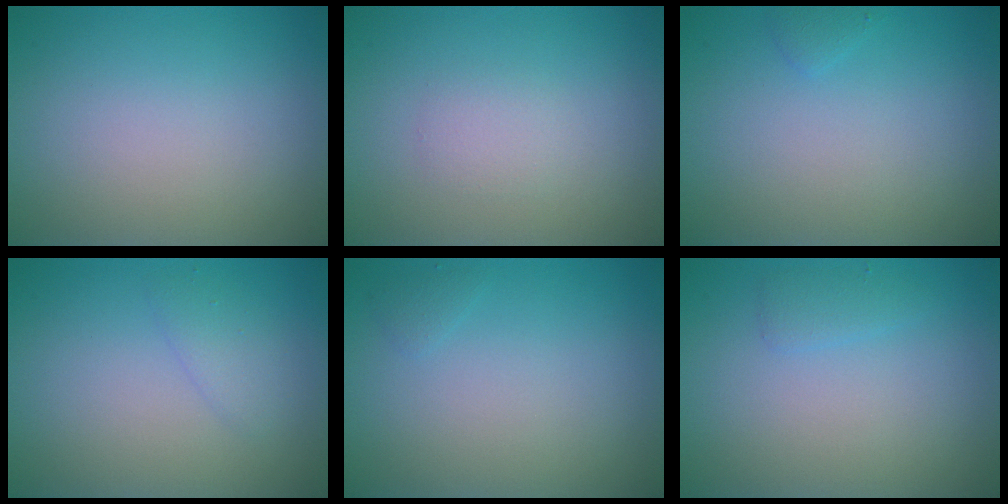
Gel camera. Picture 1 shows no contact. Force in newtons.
{"total": 1.2, "press": 1.2, "slide": 0.0}
{"total": 0.6, "press": 0.6, "slide": 0.1}
{"total": 1.3, "press": 1.3, "slide": 0.1}
{"total": 0.5, "press": 0.5, "slide": 0.1}
{"total": 1.0, "press": 1.0, "slide": 0.1}